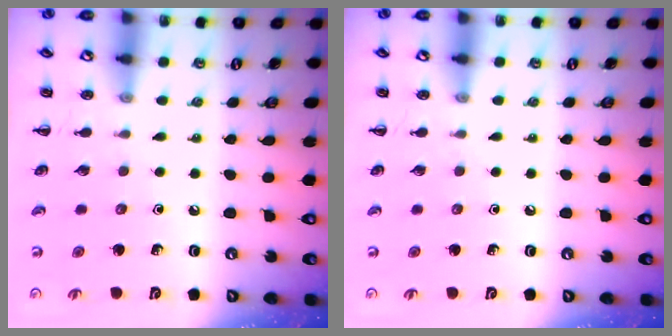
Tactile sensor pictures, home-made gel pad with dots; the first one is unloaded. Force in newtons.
{"total": 0.0}